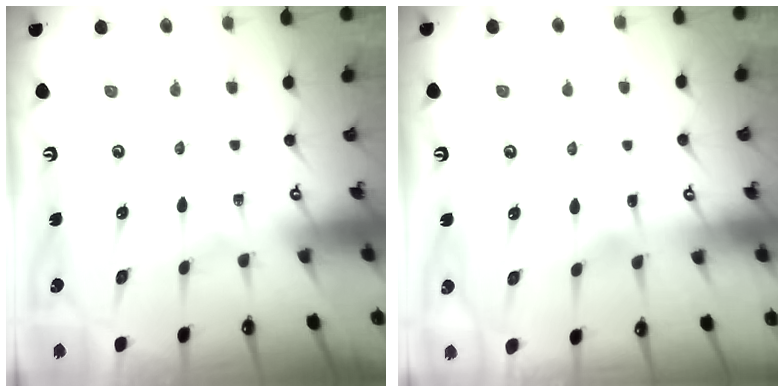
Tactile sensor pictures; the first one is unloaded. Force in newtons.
{"total": 2.2, "press": 2.1, "slide": 0.3}